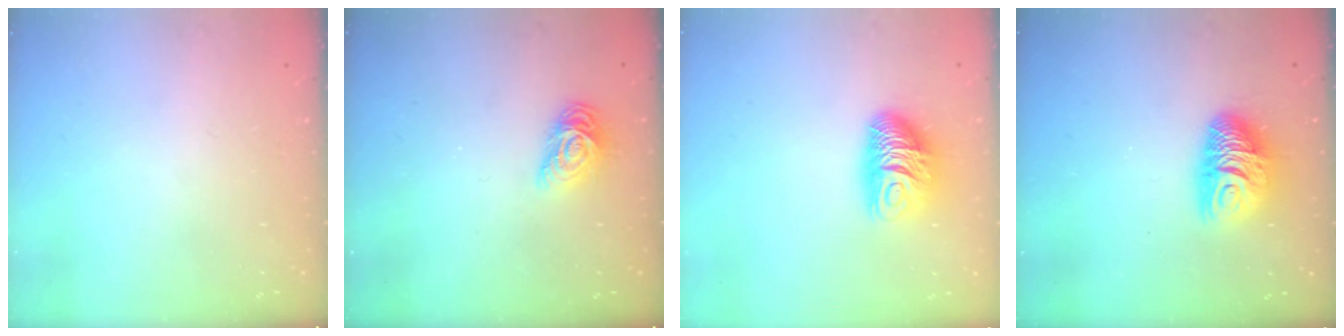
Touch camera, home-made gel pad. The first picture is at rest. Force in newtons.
{"total": 8.4, "press": 8.3, "slide": 0.3}
{"total": 10.6, "press": 10.6, "slide": 0.9}
{"total": 10.5, "press": 10.5, "slide": 0.5}